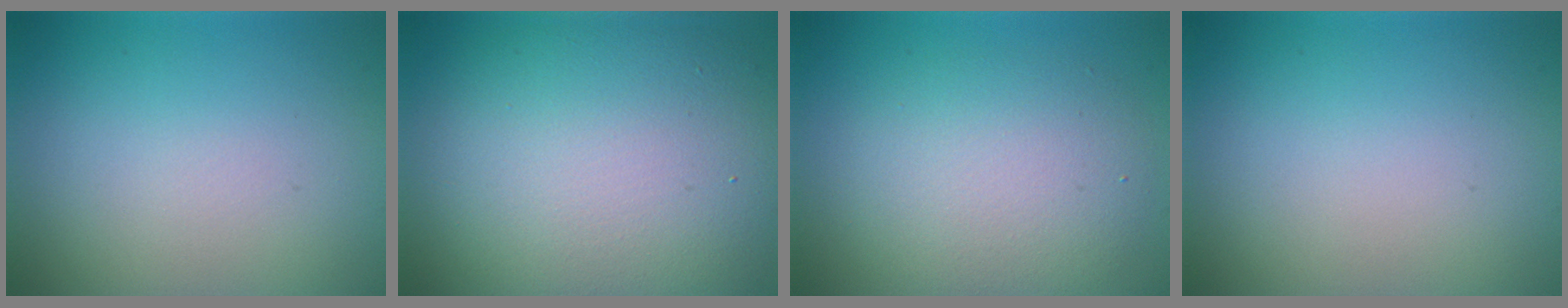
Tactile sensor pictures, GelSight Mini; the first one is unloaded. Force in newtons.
{"total": 12.9, "press": 12.9, "slide": 0.5}
{"total": 5.2, "press": 5.2, "slide": 0.6}
{"total": 0.0}